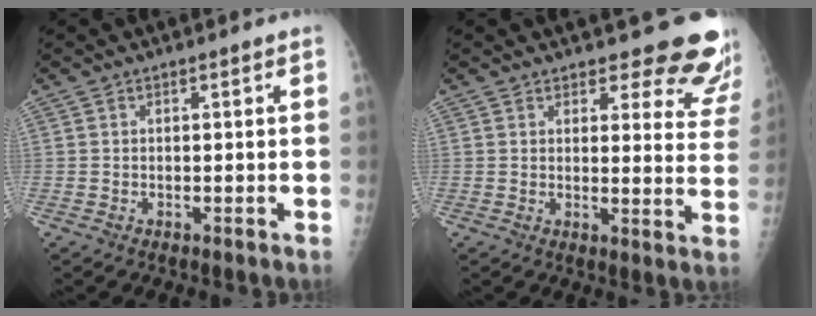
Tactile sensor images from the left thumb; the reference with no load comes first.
{"total": 13.7, "force": [12.4, 4.3, 3.8], "torque": [0.012, -0.096, 0.118]}